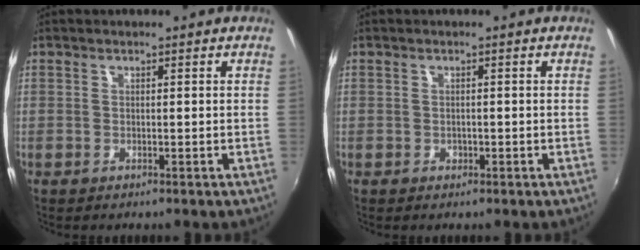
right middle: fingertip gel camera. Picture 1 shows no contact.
{"total": 0.9, "force": [-0.4, 0.8, 0.1], "torque": [-0.001, -0.003, -0.004]}